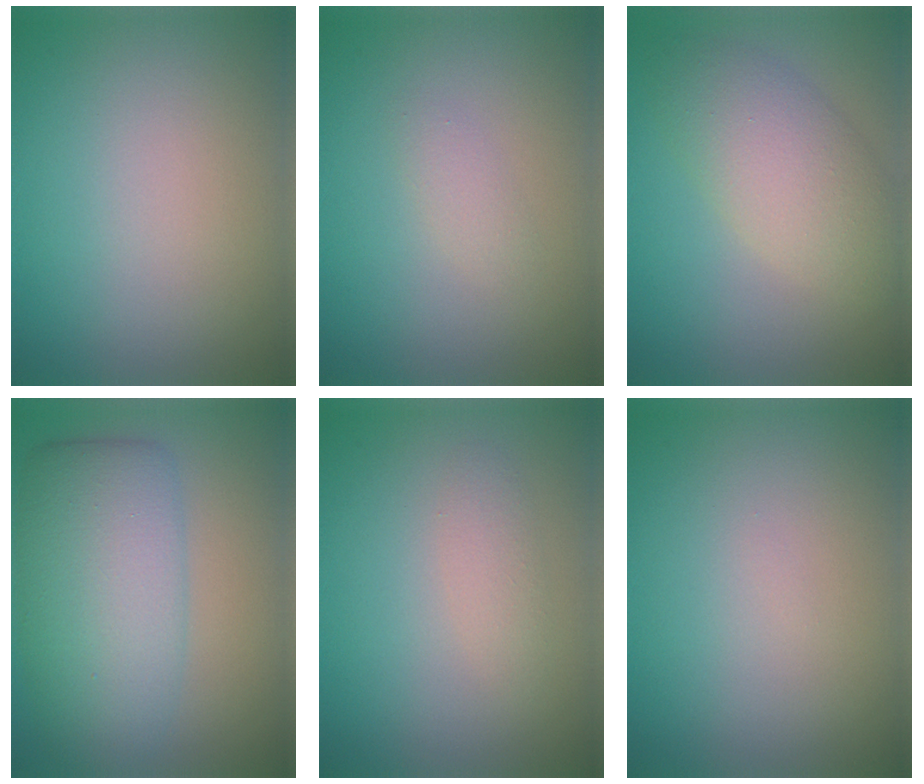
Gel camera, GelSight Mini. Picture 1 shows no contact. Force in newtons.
{"total": 1.0, "press": 1.0, "slide": 0.1}
{"total": 5.2, "press": 5.2, "slide": 0.2}
{"total": 7.9, "press": 7.9, "slide": 0.1}
{"total": 1.3, "press": 1.3, "slide": 0.1}
{"total": 0.0}